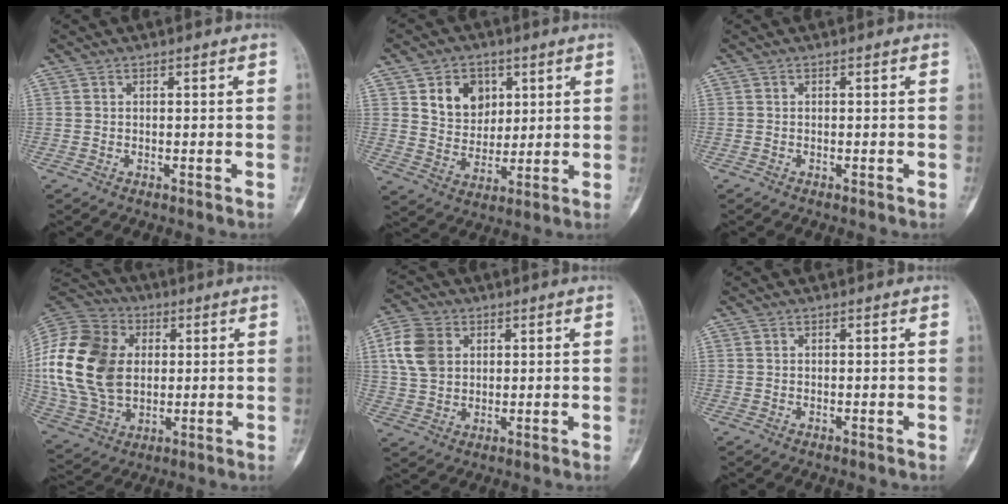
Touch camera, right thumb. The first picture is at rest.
{"total": 9.8, "force": [3.7, 7.6, 4.9], "torque": [-0.042, -0.018, 0.069]}
{"total": 0.0}
{"total": 23.8, "force": [2.2, 17.5, 15.9], "torque": [-0.322, 0.004, 0.049]}
{"total": 9.0, "force": [2.4, 6.9, 5.2], "torque": [-0.088, 0.004, 0.045]}
{"total": 0.0}